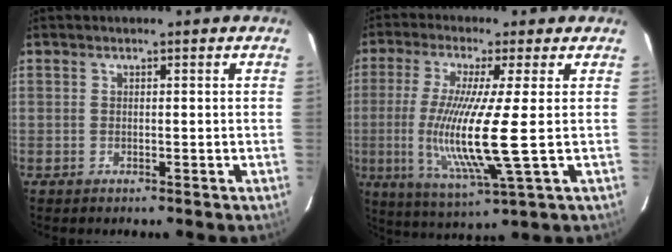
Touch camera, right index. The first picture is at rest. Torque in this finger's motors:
{"motor_torque": [1.41, -0.73, 1.05, 0.21]}